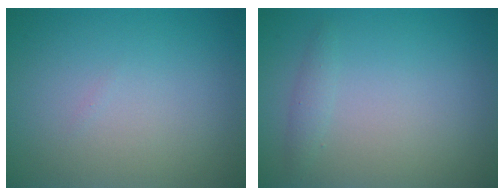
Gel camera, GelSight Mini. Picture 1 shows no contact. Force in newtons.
{"total": 1.0, "press": 1.0, "slide": 0.0}